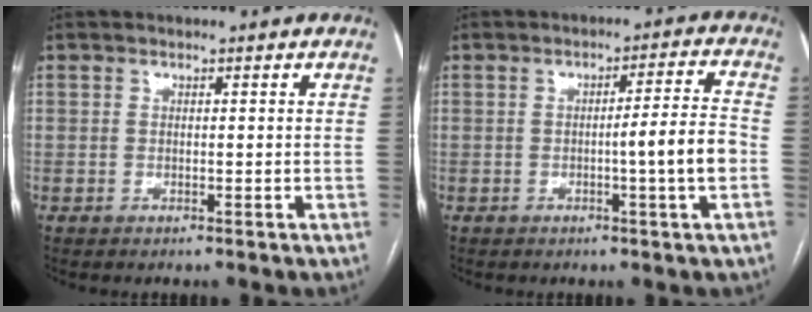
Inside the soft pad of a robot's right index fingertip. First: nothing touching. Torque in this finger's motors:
{"motor_torque": [0.72, -0.12, 0.44, 0.10]}